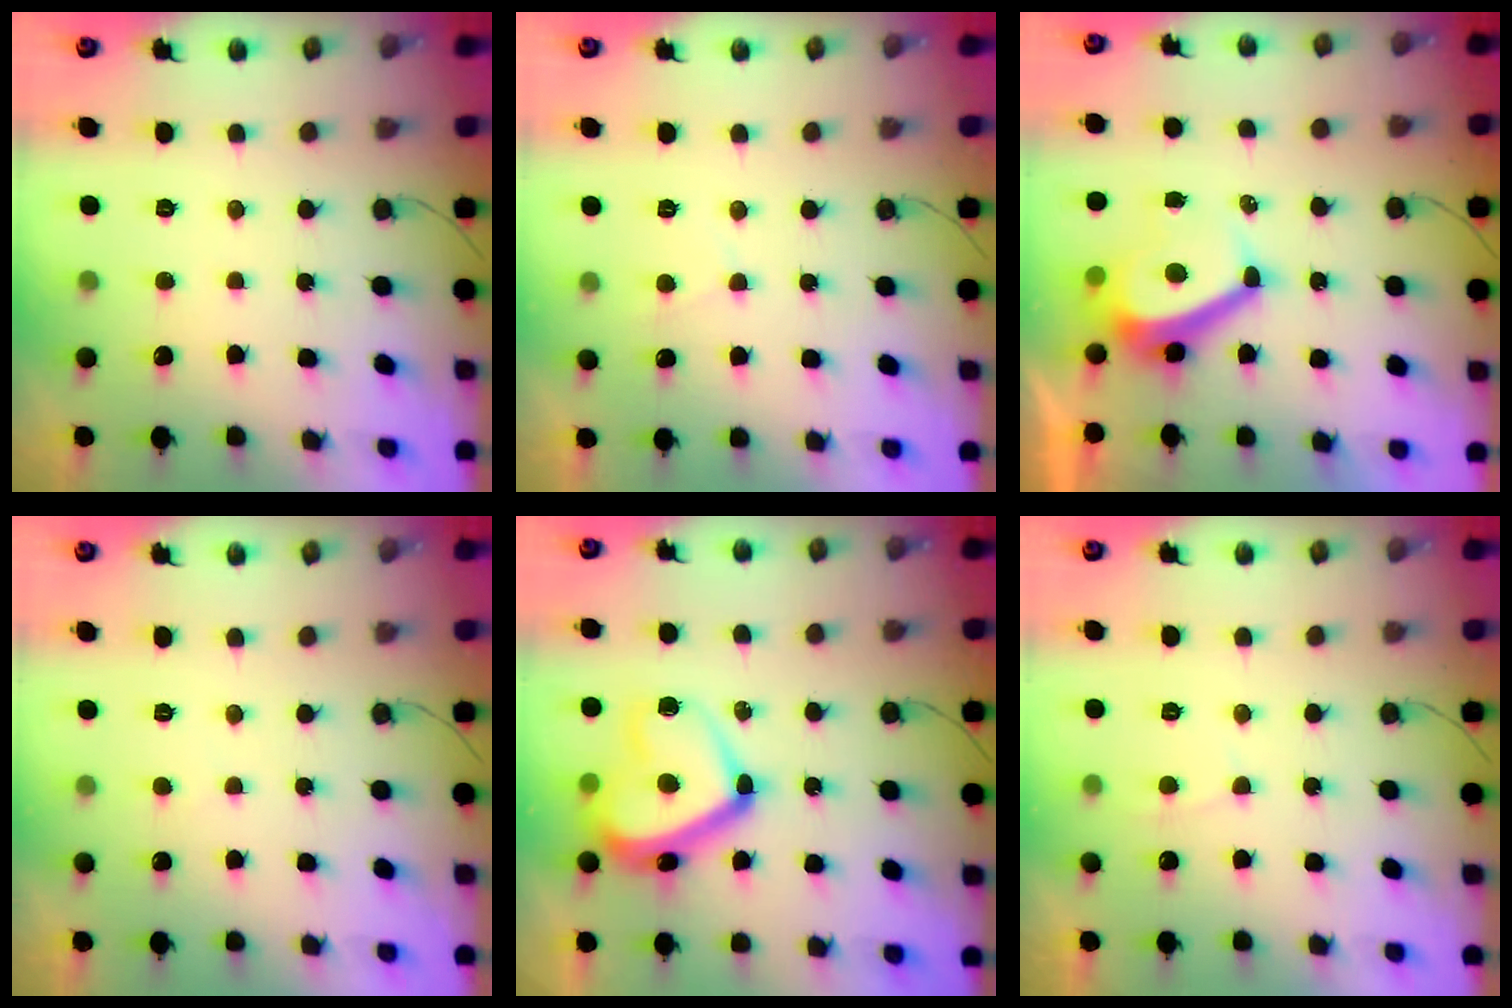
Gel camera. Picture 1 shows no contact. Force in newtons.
{"total": 2.3, "press": 2.3, "slide": 0.4}
{"total": 8.8, "press": 8.7, "slide": 1.1}
{"total": 2.6, "press": 2.6, "slide": 0.3}
{"total": 19.0, "press": 19.0, "slide": 1.3}
{"total": 3.4, "press": 3.4, "slide": 0.4}